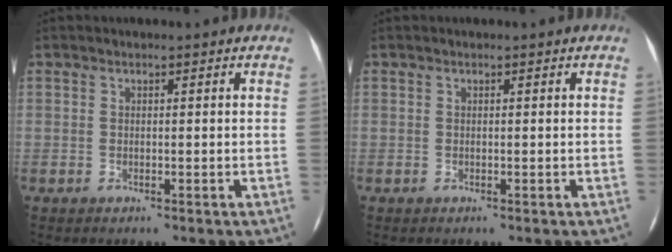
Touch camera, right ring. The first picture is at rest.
{"total": 0.0}